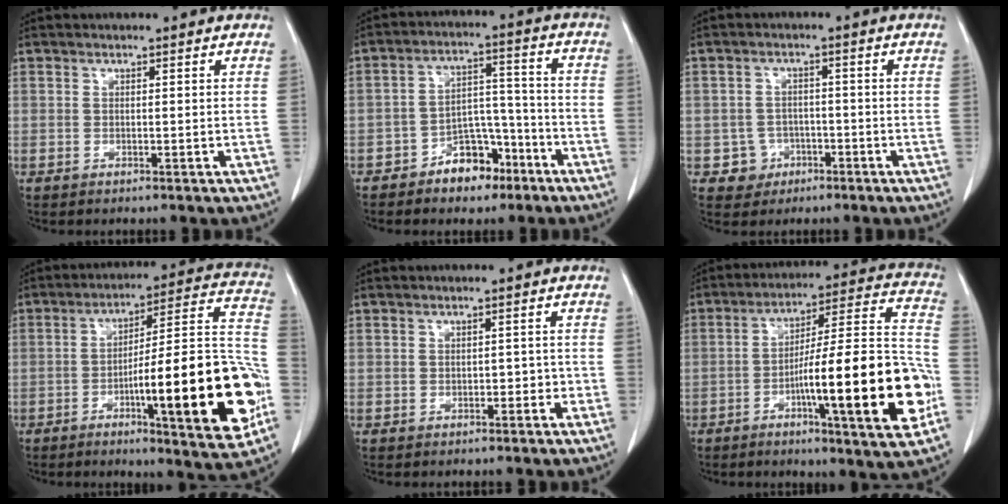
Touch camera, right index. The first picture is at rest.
{"total": 8.1, "force": [-5.2, 4.7, 4.0], "torque": [-0.060, 0.029, -0.081]}
{"total": 4.1, "force": [-1.6, 3.8, -0.2], "torque": [0.012, 0.016, -0.021]}
{"total": 23.5, "force": [-6.9, 2.8, 22.3], "torque": [-0.261, 0.014, -0.093]}
{"total": 1.6, "force": [-0.7, 1.1, 1.0], "torque": [-0.011, 0.006, -0.007]}
{"total": 22.3, "force": [-6.6, 1.4, 21.3], "torque": [-0.281, 0.010, -0.097]}